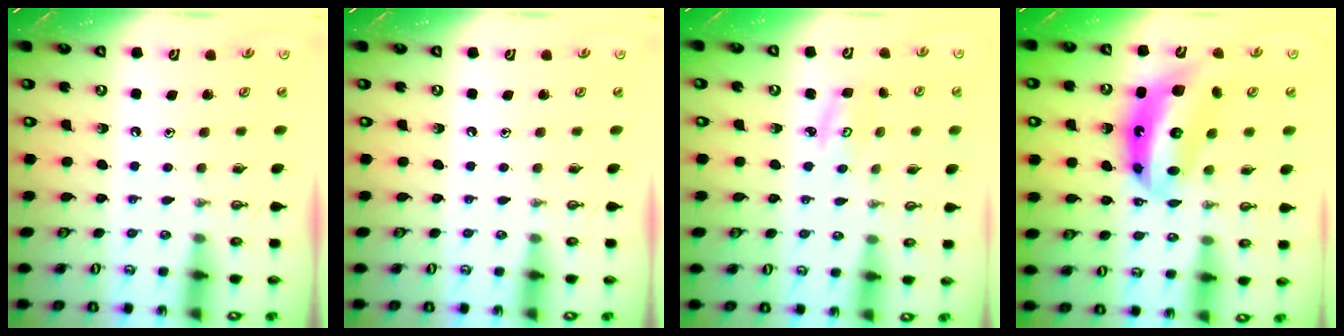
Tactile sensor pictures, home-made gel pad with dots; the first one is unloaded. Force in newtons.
{"total": 0.0}
{"total": 2.8, "press": 2.8, "slide": 0.3}
{"total": 13.7, "press": 13.6, "slide": 1.8}